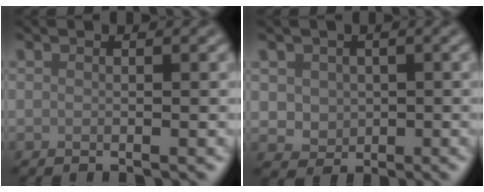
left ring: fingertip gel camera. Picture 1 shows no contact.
{"total": 2.4, "force": [0.4, 2.1, 1.0], "torque": [-0.019, -0.007, 0.009]}